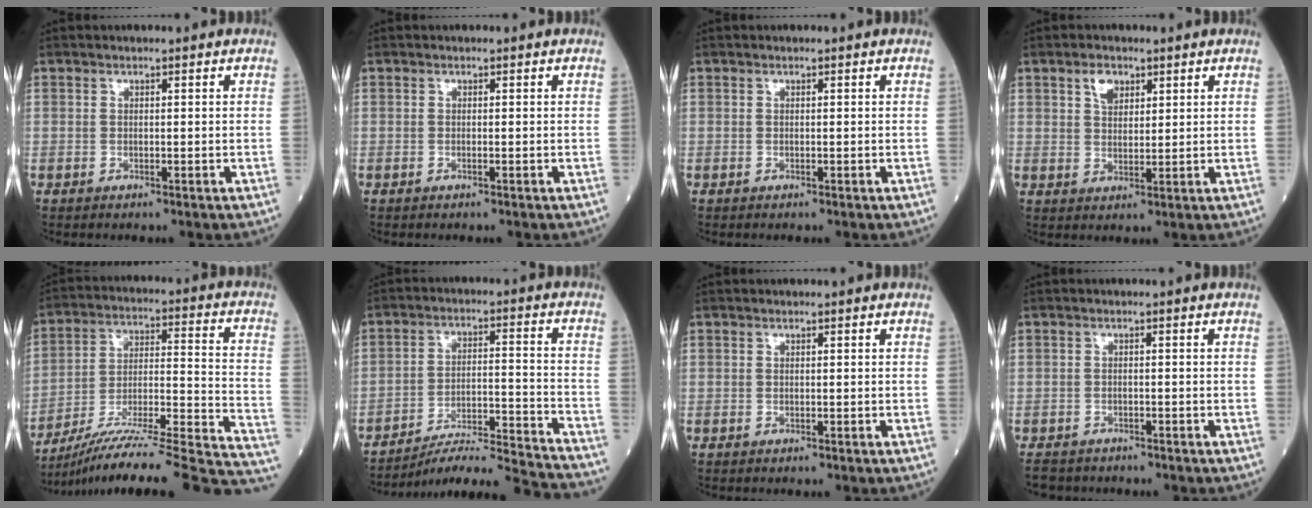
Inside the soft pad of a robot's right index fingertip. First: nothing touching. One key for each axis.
{"total": 0.0}
{"total": 0.0}
{"total": 3.5, "fx": 2.0, "fy": 2.1, "fz": 2.0, "tx": -0.039, "ty": 0.005, "tz": 0.038}
{"total": 29.2, "fx": -26.2, "fy": 0.2, "fz": 12.8, "tx": -0.118, "ty": -0.008, "tz": -0.385}
{"total": 16.3, "fx": -15.8, "fy": -1.4, "fz": 3.9, "tx": -0.060, "ty": 0.003, "tz": -0.241}
{"total": 0.0}
{"total": 3.8, "fx": -3.3, "fy": 2.0, "fz": 0.1, "tx": -0.003, "ty": 0.000, "tz": -0.056}